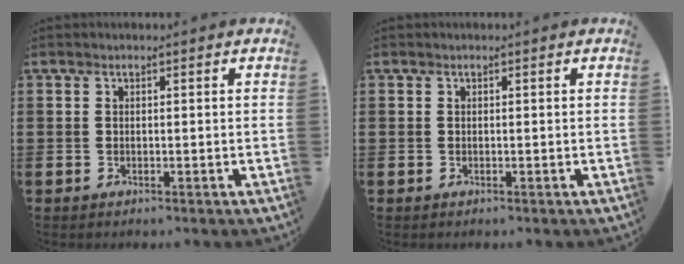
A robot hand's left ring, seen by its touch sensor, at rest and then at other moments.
{"total": 0.0}